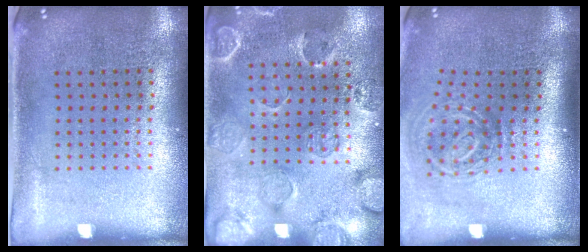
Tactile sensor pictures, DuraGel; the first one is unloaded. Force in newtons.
{"total": 2.5, "press": 1.8, "slide": 1.8}
{"total": 2.1, "press": 1.3, "slide": 1.6}